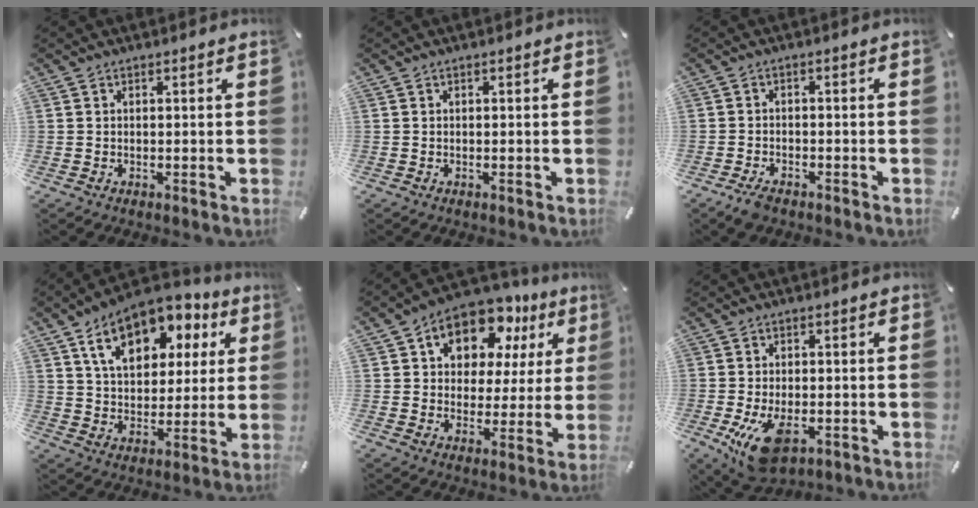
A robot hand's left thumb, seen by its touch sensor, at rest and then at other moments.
{"total": 0.0}
{"total": 3.1, "force": [-2.4, 1.3, 1.6], "torque": [-0.038, 0.009, -0.048]}
{"total": 15.9, "force": [8.7, 9.8, 8.9], "torque": [-0.152, -0.029, 0.156]}
{"total": 12.8, "force": [7.6, 8.7, 5.5], "torque": [-0.087, -0.056, 0.136]}
{"total": 9.9, "force": [-3.5, 5.5, 7.5], "torque": [-0.159, -0.005, -0.060]}